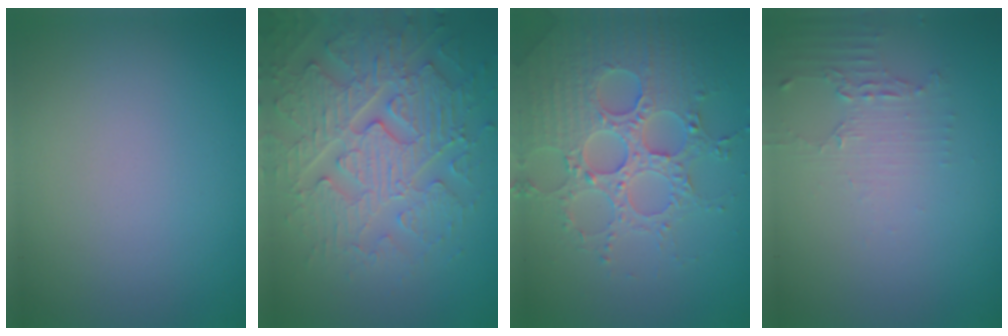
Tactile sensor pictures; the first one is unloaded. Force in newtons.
{"total": 6.8, "press": 5.8, "slide": 3.6}
{"total": 5.3, "press": 5.1, "slide": 1.2}
{"total": 2.0, "press": 1.5, "slide": 1.3}